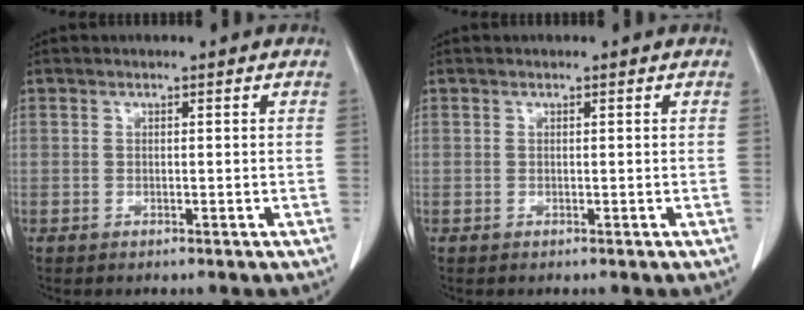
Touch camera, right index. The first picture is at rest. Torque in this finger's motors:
{"motor_torque": [0.13, -0.12, 0.00, 0.00]}